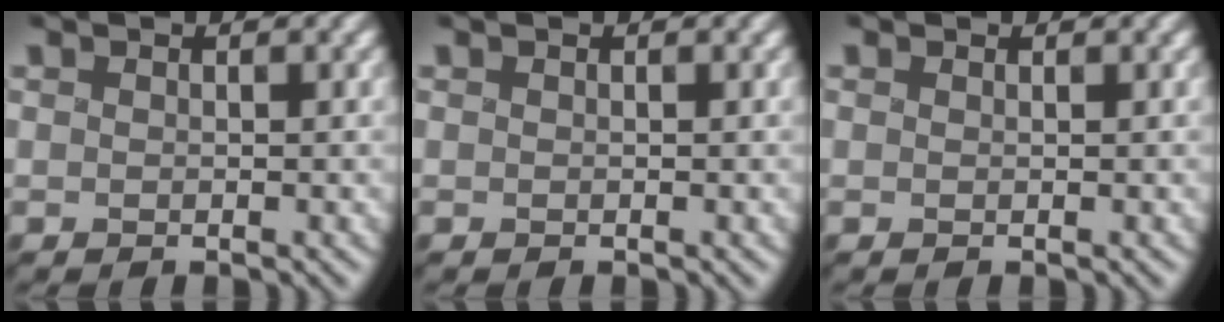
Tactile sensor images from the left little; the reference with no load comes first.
{"total": 0.0}
{"total": 0.0}